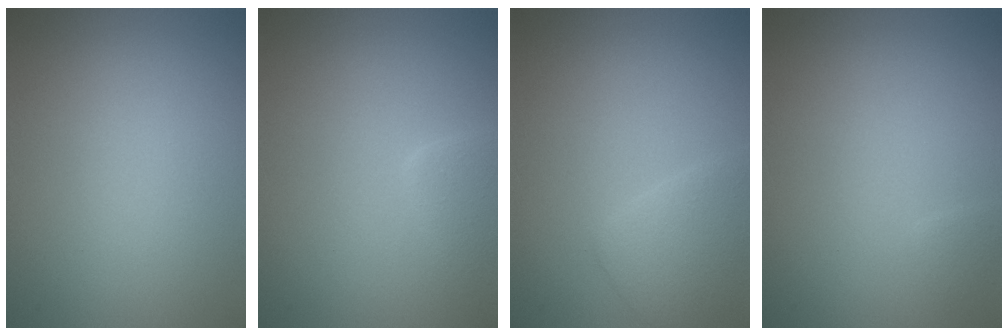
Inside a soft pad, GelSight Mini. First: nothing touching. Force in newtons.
{"total": 2.7, "press": 2.7, "slide": 0.1}
{"total": 2.5, "press": 2.5, "slide": 0.2}
{"total": 0.7, "press": 0.7, "slide": 0.0}